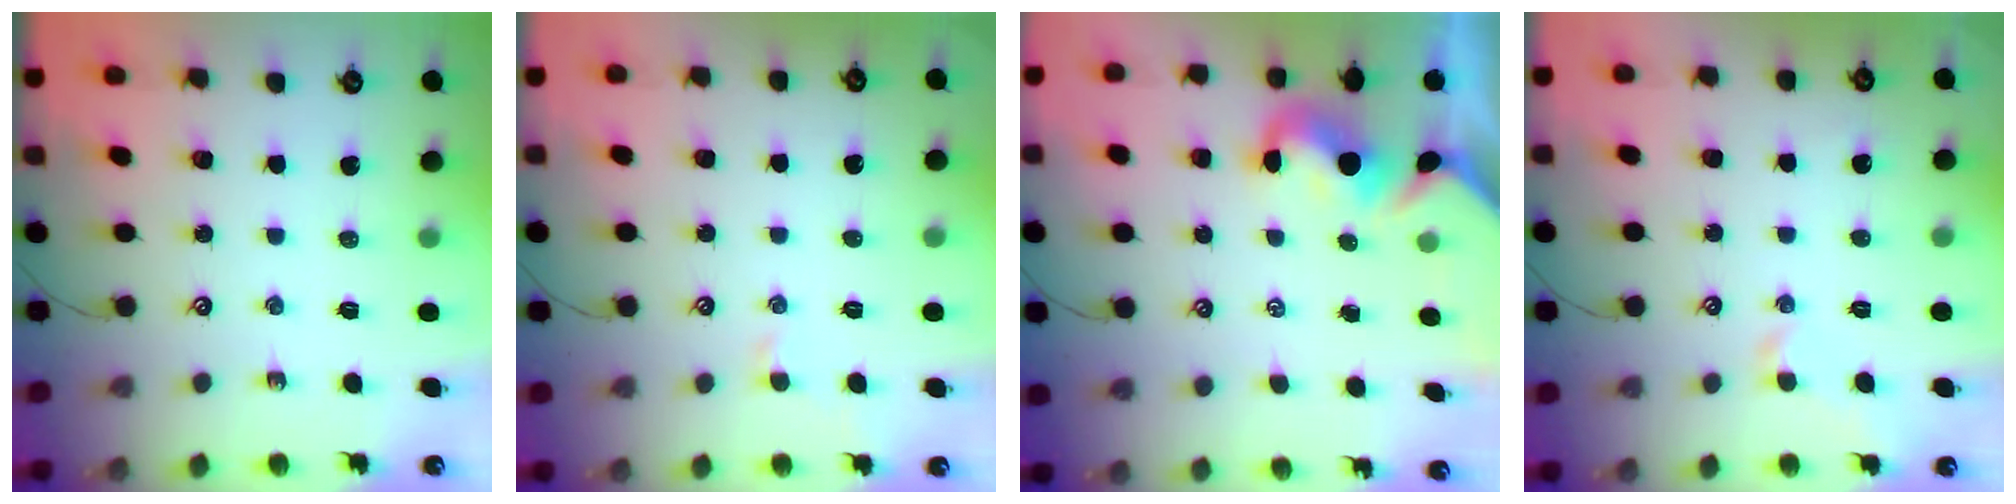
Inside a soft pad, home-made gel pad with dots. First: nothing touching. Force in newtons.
{"total": 0.0}
{"total": 2.3, "press": 2.2, "slide": 0.8}
{"total": 1.4, "press": 1.3, "slide": 0.6}